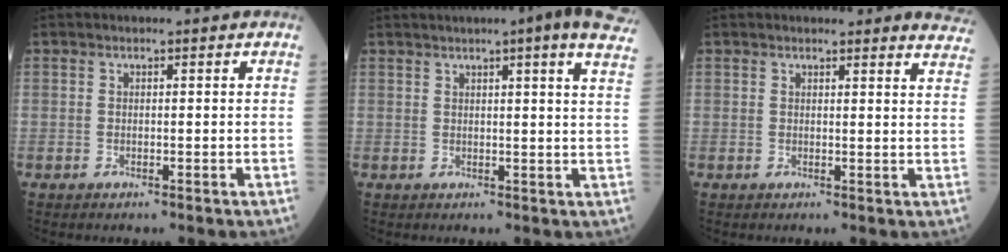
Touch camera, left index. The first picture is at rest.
{"total": 13.0, "force": [9.7, 0.5, 8.6], "torque": [-0.110, 0.004, 0.103]}
{"total": 10.7, "force": [10.1, 2.1, 2.7], "torque": [-0.003, -0.018, 0.093]}